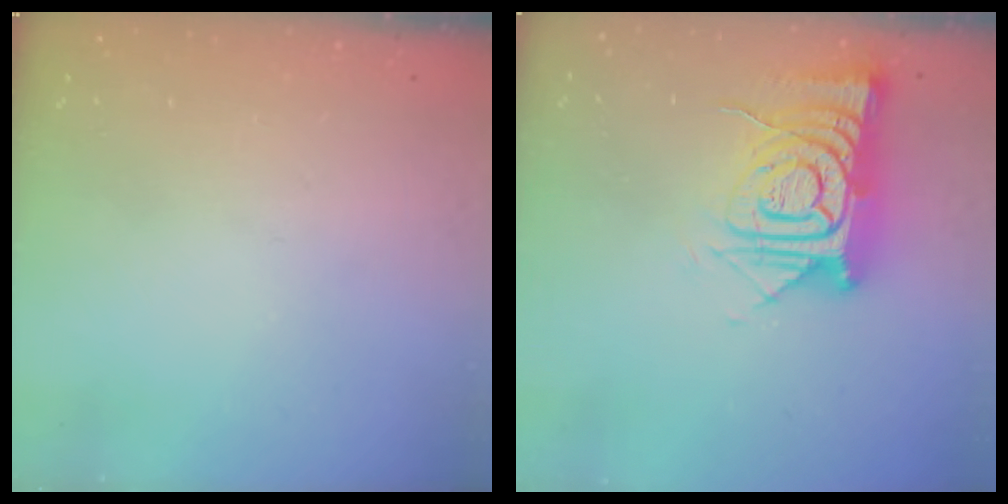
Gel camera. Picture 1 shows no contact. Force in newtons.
{"total": 15.8, "press": 15.7, "slide": 1.4}